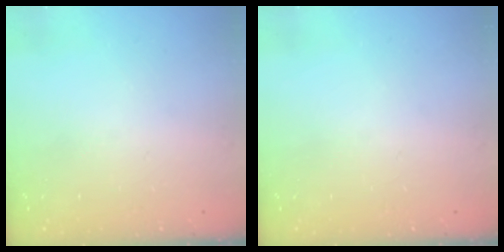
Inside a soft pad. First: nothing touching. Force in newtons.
{"total": 0.0}